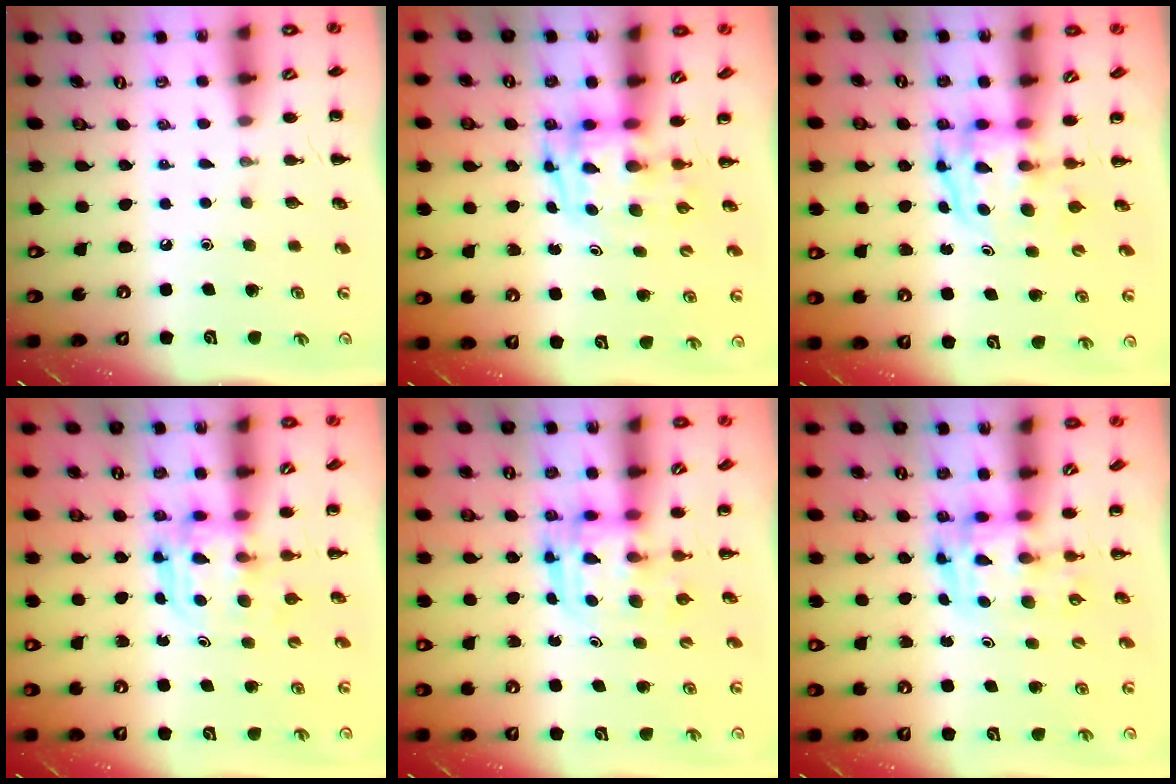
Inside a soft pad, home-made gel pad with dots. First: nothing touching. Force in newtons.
{"total": 3.2, "press": 3.2, "slide": 0.6}
{"total": 4.0, "press": 3.9, "slide": 0.7}
{"total": 3.8, "press": 3.8, "slide": 0.3}
{"total": 3.0, "press": 3.0, "slide": 0.3}
{"total": 3.4, "press": 3.4, "slide": 0.6}